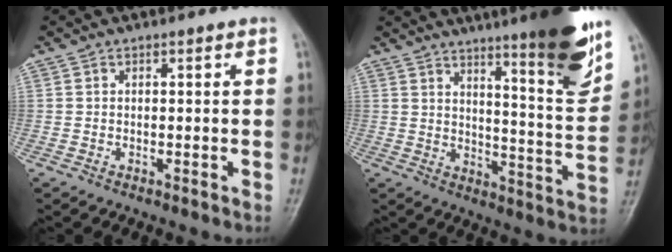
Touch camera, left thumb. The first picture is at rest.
{"total": 17.0, "force": [10.9, 2.0, 12.9], "torque": [-0.158, -0.068, 0.157]}